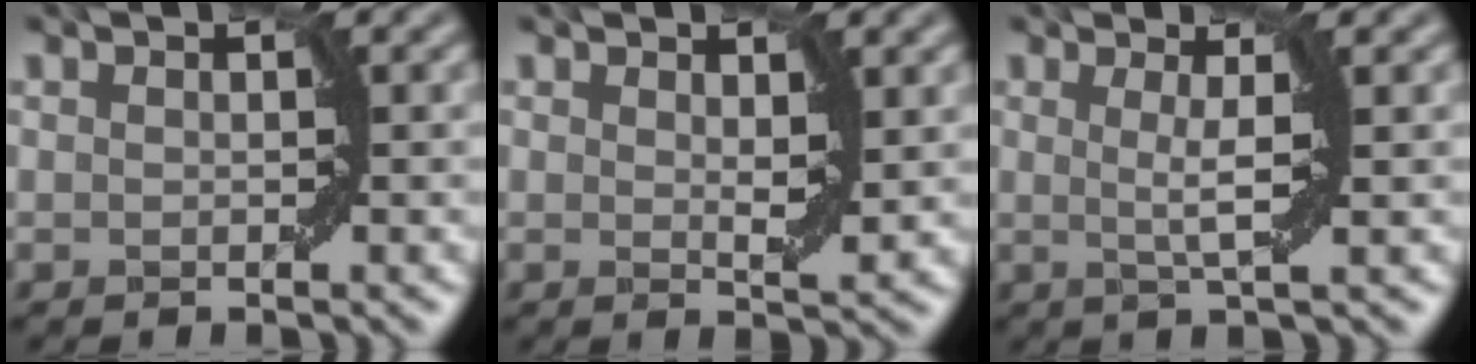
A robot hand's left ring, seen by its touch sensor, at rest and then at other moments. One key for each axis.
{"total": 1.9, "fx": 1.1, "fy": 0.5, "fz": 1.5, "tx": -0.022, "ty": -0.007, "tz": 0.021}
{"total": 2.7, "fx": 0.5, "fy": 0.3, "fz": 2.6, "tx": -0.046, "ty": -0.003, "tz": 0.009}